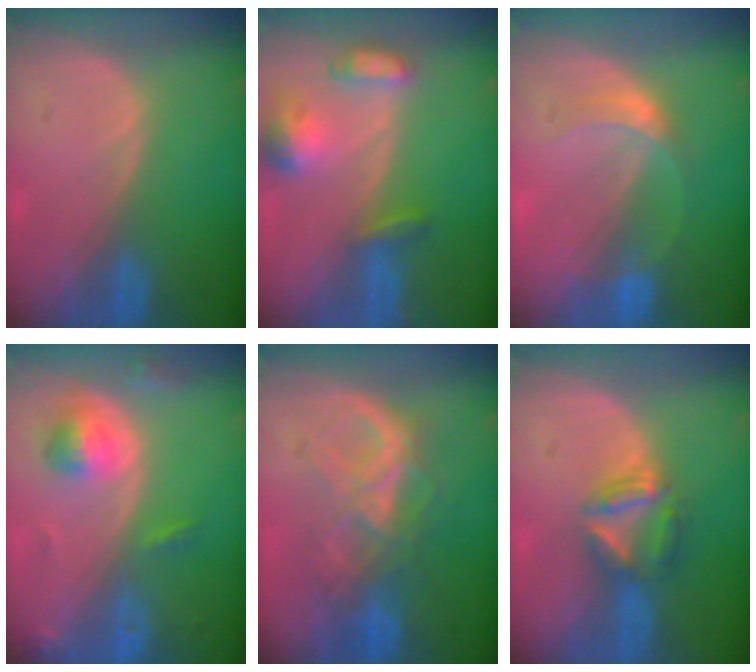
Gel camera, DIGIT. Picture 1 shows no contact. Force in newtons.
{"total": 6.6, "press": 6.3, "slide": 2.2}
{"total": 3.7, "press": 3.6, "slide": 0.3}
{"total": 5.4, "press": 5.0, "slide": 2.1}
{"total": 7.5, "press": 7.3, "slide": 1.6}
{"total": 6.1, "press": 5.5, "slide": 2.7}